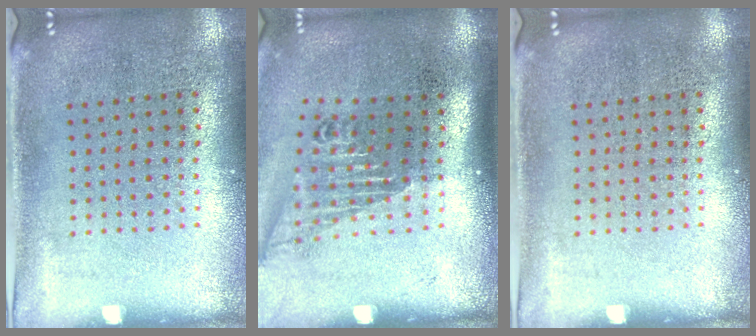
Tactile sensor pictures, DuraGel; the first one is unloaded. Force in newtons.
{"total": 1.7, "press": 1.3, "slide": 1.2}
{"total": 0.0}